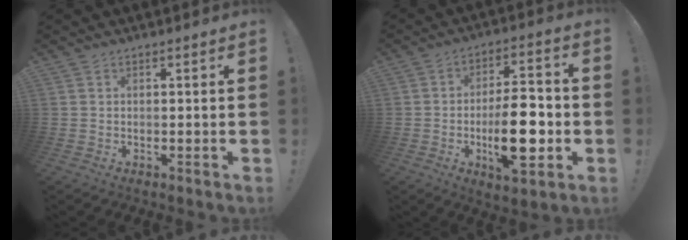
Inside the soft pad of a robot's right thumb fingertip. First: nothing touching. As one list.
[{"total": 16.1, "force": [-3.5, 6.6, 14.2], "torque": [-0.229, 0.007, -0.055]}]